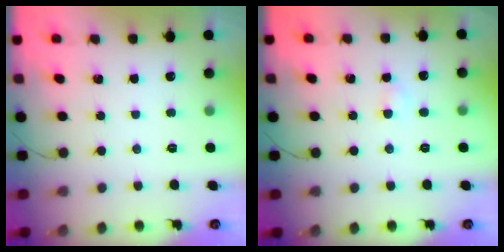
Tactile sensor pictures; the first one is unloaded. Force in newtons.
{"total": 2.5, "press": 2.3, "slide": 0.9}